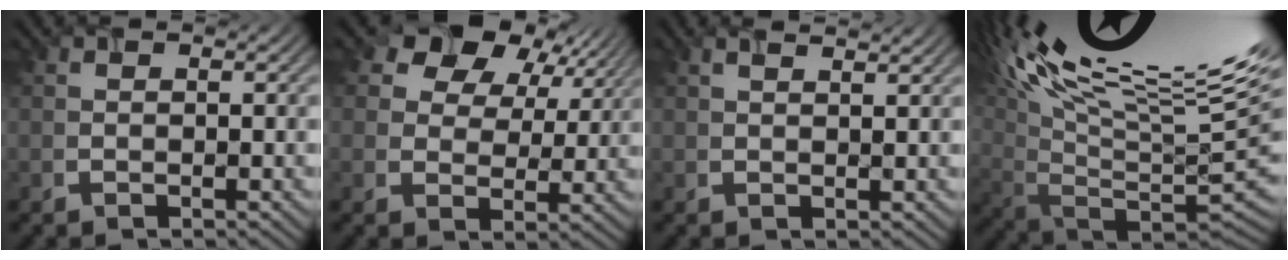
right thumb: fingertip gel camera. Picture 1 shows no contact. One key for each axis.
{"total": 10.4, "fx": 5.4, "fy": 7.0, "fz": 5.5, "tx": -0.104, "ty": 0.010, "tz": 0.083}
{"total": 1.7, "fx": 1.3, "fy": 0.3, "fz": 1.1, "tx": -0.009, "ty": 0.001, "tz": 0.019}
{"total": 18.4, "fx": 10.1, "fy": 5.8, "fz": 14.3, "tx": -0.226, "ty": 0.020, "tz": 0.182}